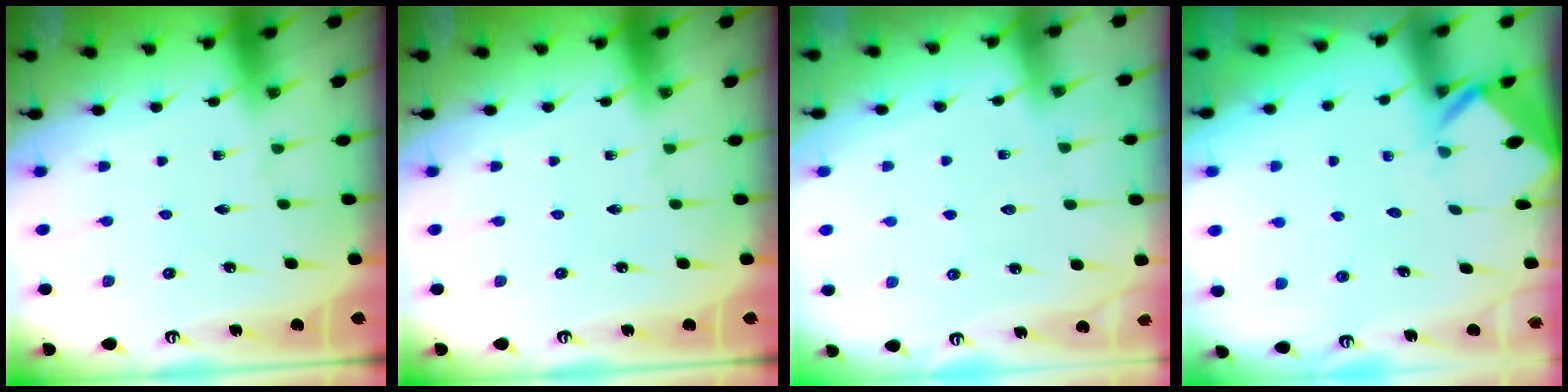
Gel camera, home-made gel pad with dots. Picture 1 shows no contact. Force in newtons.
{"total": 0.0}
{"total": 5.9, "press": 5.8, "slide": 0.7}
{"total": 2.8, "press": 2.8, "slide": 0.2}